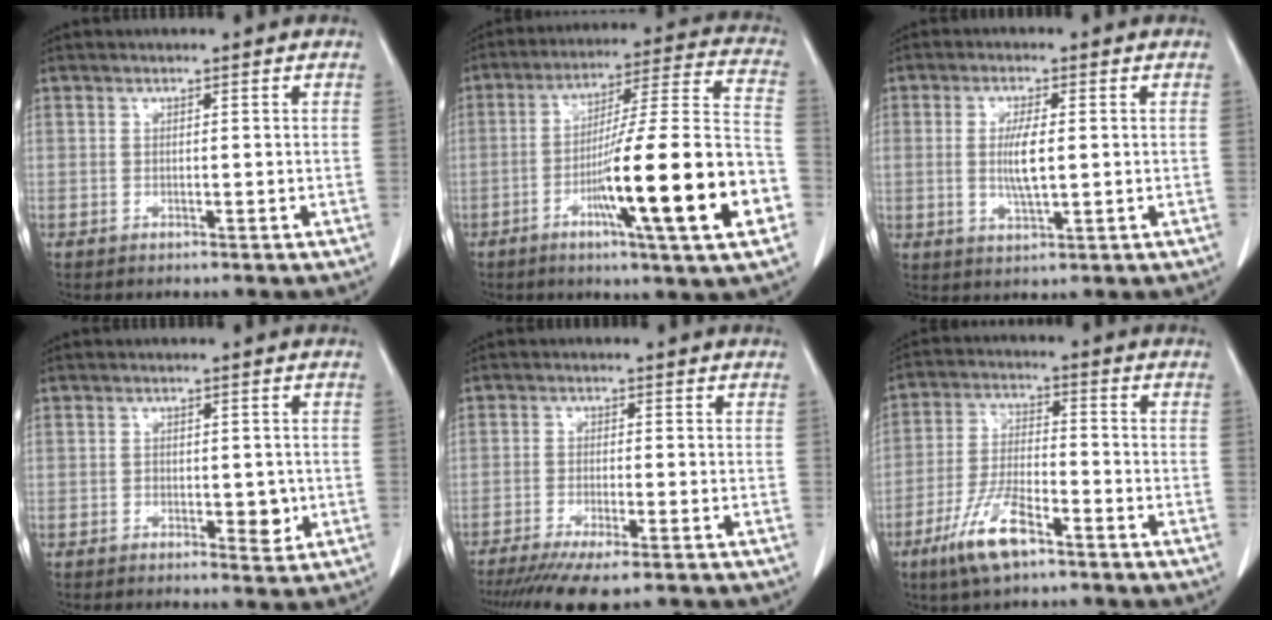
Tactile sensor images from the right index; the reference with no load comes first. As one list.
[{"total": 21.0, "force": [-7.2, 0.3, 19.8], "torque": [-0.279, -0.004, -0.114]}, {"total": 5.1, "force": [0.1, 1.0, 5.0], "torque": [-0.102, -0.004, 0.002]}, {"total": 3.4, "force": [-0.8, 1.9, 2.7], "torque": [-0.029, 0.000, -0.006]}, {"total": 9.8, "force": [-7.4, 0.9, 6.3], "torque": [-0.094, -0.020, -0.116]}, {"total": 9.5, "force": [-5.9, 2.6, 7.0], "torque": [-0.146, -0.011, -0.110]}]